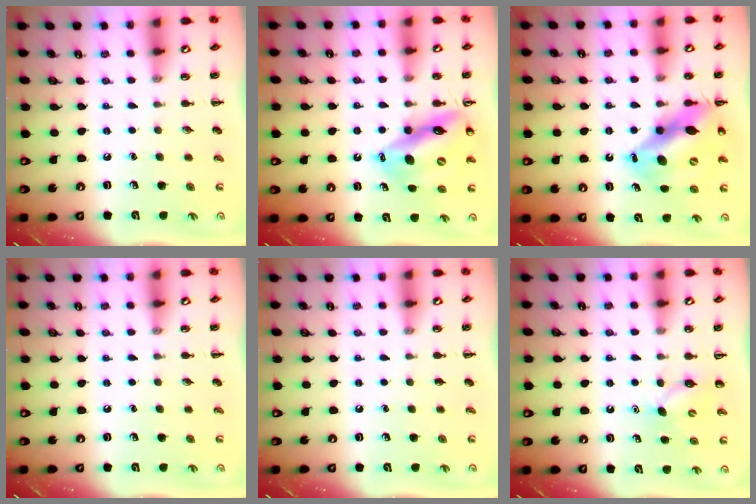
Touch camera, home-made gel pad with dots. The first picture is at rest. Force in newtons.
{"total": 14.1, "press": 13.6, "slide": 3.9}
{"total": 14.6, "press": 14.1, "slide": 4.1}
{"total": 0.0}
{"total": 0.0}
{"total": 4.1, "press": 3.9, "slide": 1.2}